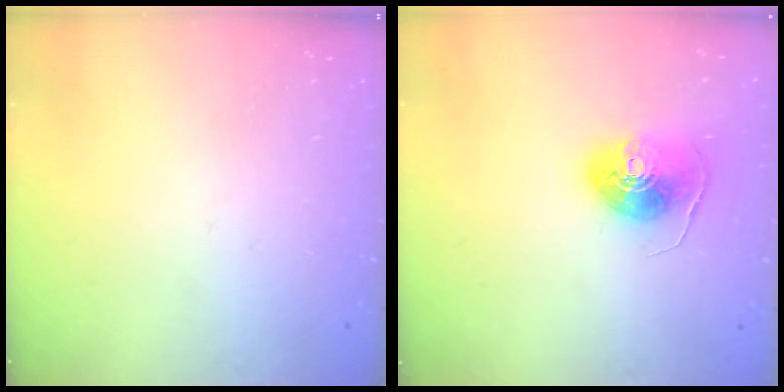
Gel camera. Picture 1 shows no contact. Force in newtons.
{"total": 8.3, "press": 8.3, "slide": 0.6}